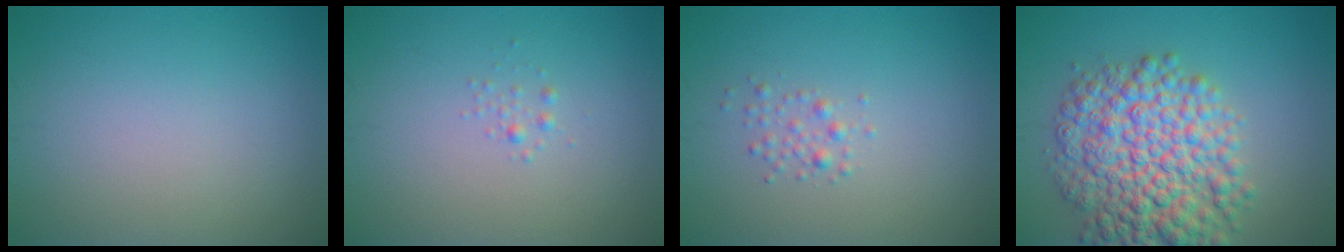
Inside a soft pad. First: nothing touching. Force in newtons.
{"total": 0.6, "press": 0.6, "slide": 0.0}
{"total": 1.2, "press": 1.2, "slide": 0.0}
{"total": 9.5, "press": 9.5, "slide": 0.2}